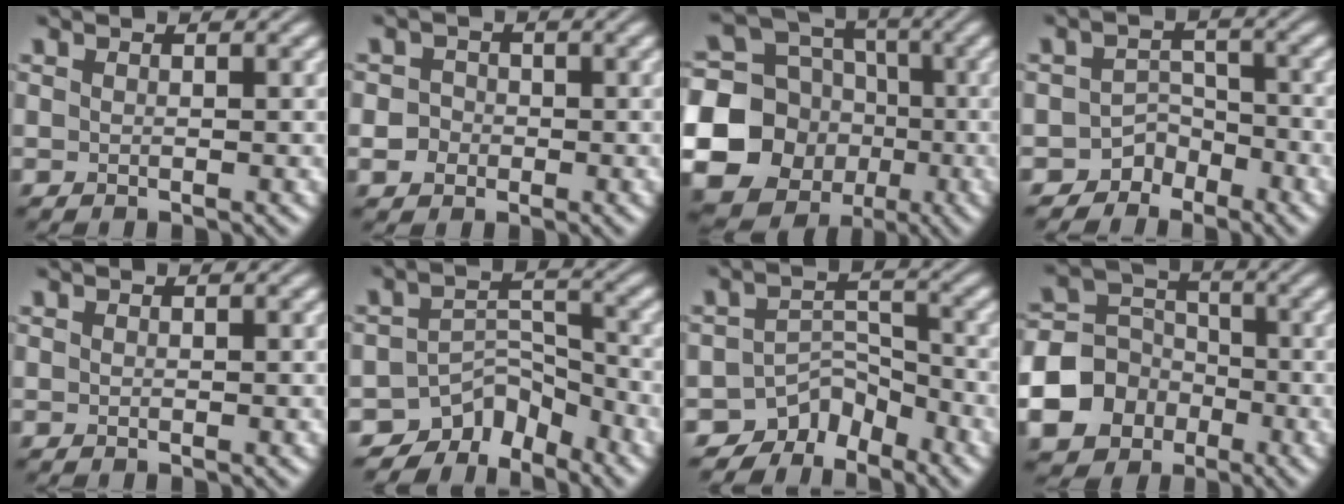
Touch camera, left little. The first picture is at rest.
{"total": 2.1, "force": [-0.5, 2.0, 0.6], "torque": [0.008, 0.000, -0.011]}
{"total": 22.3, "force": [-5.5, 20.8, 5.8], "torque": [-0.175, -0.030, -0.121]}
{"total": 3.6, "force": [-2.8, 2.2, 0.2], "torque": [0.020, 0.013, -0.046]}
{"total": 0.0}
{"total": 5.9, "force": [-4.9, 2.8, 1.6], "torque": [-0.009, -0.002, -0.087]}
{"total": 5.2, "force": [-4.3, 2.6, 1.1], "torque": [-0.003, 0.001, -0.078]}
{"total": 8.3, "force": [-3.5, 6.9, 3.0], "torque": [-0.060, -0.009, -0.090]}